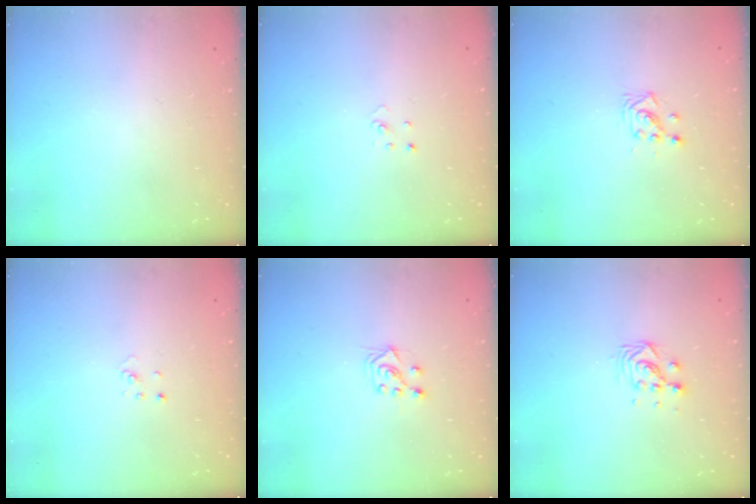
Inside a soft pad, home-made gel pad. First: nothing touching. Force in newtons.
{"total": 1.9, "press": 1.9, "slide": 0.2}
{"total": 3.7, "press": 3.7, "slide": 0.1}
{"total": 2.1, "press": 2.1, "slide": 0.1}
{"total": 5.7, "press": 5.7, "slide": 0.8}
{"total": 4.3, "press": 4.2, "slide": 0.3}